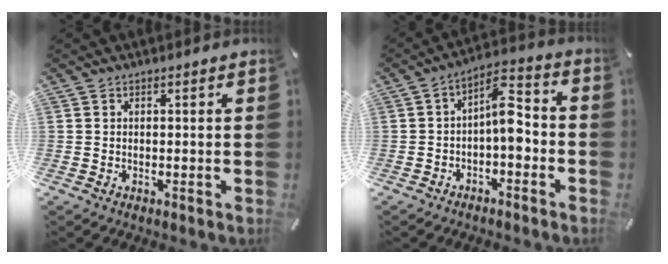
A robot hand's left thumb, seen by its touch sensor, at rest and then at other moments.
{"total": 8.7, "force": [-1.3, 4.5, 7.3], "torque": [-0.106, 0.012, -0.025]}